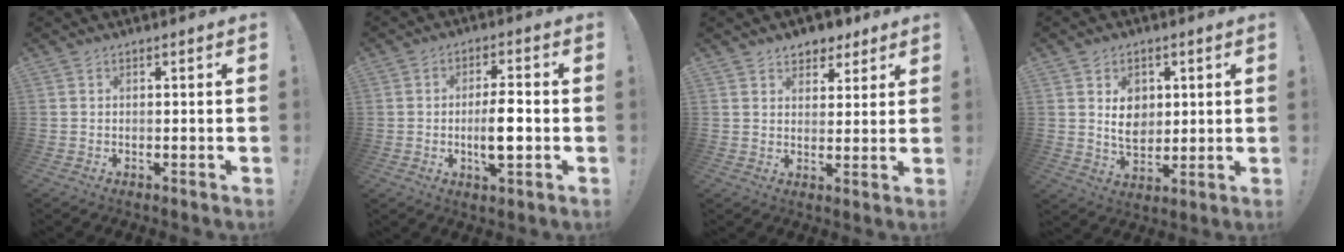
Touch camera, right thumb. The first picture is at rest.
{"total": 8.2, "force": [-1.7, 5.3, 6.0], "torque": [-0.097, 0.013, -0.029]}
{"total": 6.2, "force": [4.5, 4.1, 1.3], "torque": [-0.001, -0.032, 0.083]}
{"total": 8.4, "force": [2.4, 6.8, 4.4], "torque": [-0.059, -0.006, 0.048]}